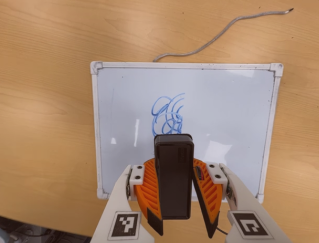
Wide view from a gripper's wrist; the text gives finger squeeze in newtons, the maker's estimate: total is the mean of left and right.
{"total": 10.2, "left": 9.4, "right": 10.9}